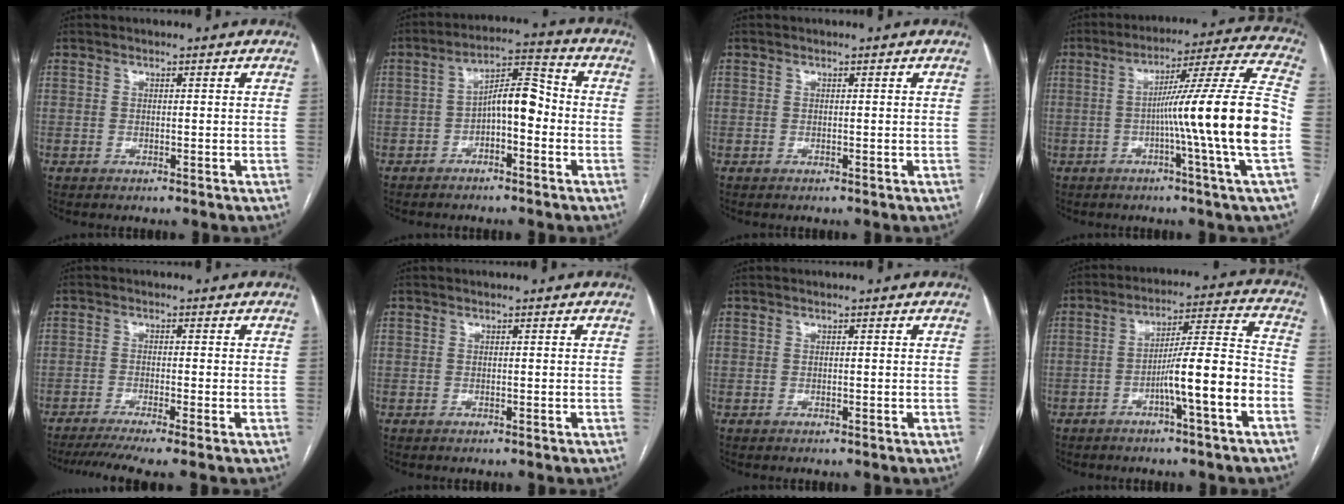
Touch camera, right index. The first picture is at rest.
{"total": 7.2, "force": [-1.6, 2.6, 6.5], "torque": [-0.111, 0.032, -0.029]}
{"total": 0.0}
{"total": 17.9, "force": [-3.3, -2.7, 17.4], "torque": [-0.256, -0.001, -0.065]}
{"total": 7.0, "force": [-5.3, -0.3, 4.7], "torque": [-0.078, -0.010, -0.087]}
{"total": 0.0}
{"total": 0.0}
{"total": 10.9, "force": [-4.3, -0.2, 10.0], "torque": [-0.160, 0.020, -0.067]}